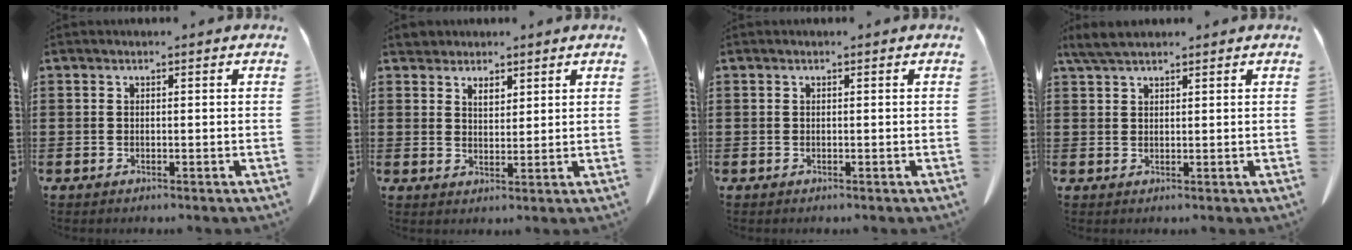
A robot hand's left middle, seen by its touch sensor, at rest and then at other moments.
{"total": 3.1, "force": [2.6, 1.5, 0.6], "torque": [-0.020, 0.006, 0.050]}
{"total": 0.0}
{"total": 3.4, "force": [2.7, 0.7, 2.0], "torque": [-0.046, 0.002, 0.051]}